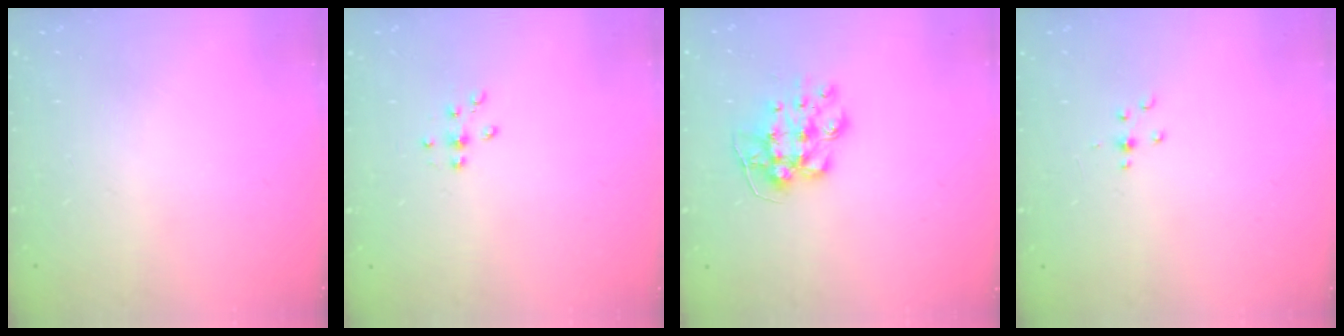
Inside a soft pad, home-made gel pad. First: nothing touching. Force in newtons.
{"total": 5.7, "press": 5.5, "slide": 1.3}
{"total": 10.7, "press": 10.7, "slide": 0.7}
{"total": 2.2, "press": 2.1, "slide": 0.5}